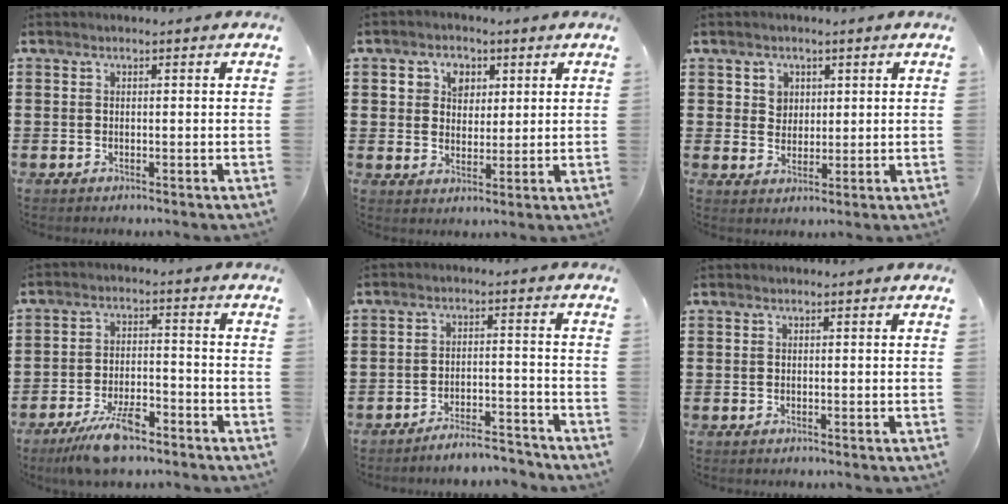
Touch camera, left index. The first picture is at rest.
{"total": 4.3, "force": [2.1, 3.5, 1.3], "torque": [-0.035, 0.012, 0.033]}
{"total": 2.9, "force": [1.3, 2.6, 0.5], "torque": [-0.014, 0.005, 0.022]}
{"total": 7.5, "force": [-5.4, 2.2, 4.6], "torque": [-0.089, 0.005, -0.099]}
{"total": 4.7, "force": [-4.6, 0.1, 1.0], "torque": [-0.016, 0.002, -0.090]}
{"total": 0.0}